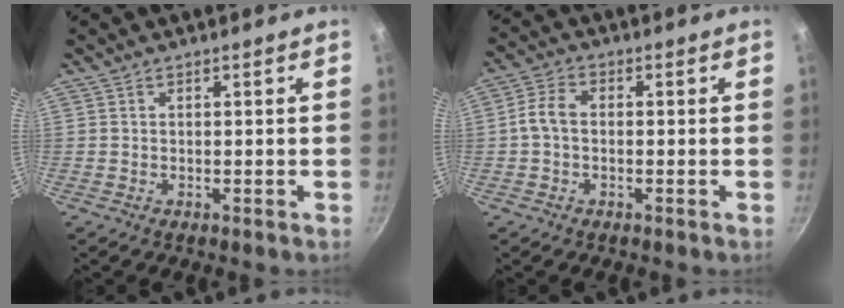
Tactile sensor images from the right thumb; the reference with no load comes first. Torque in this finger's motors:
{"motor_torque": [-0.26, 0.29, 0.59, -0.28, 0.02]}